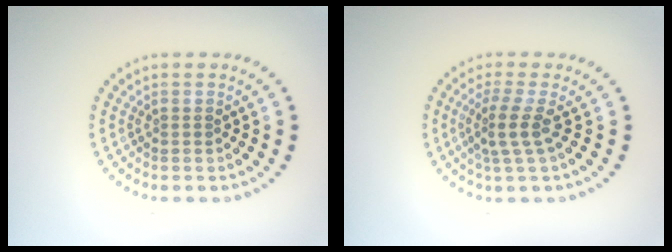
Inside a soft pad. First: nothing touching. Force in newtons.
{"total": 2.7, "press": 1.9, "slide": 1.9}